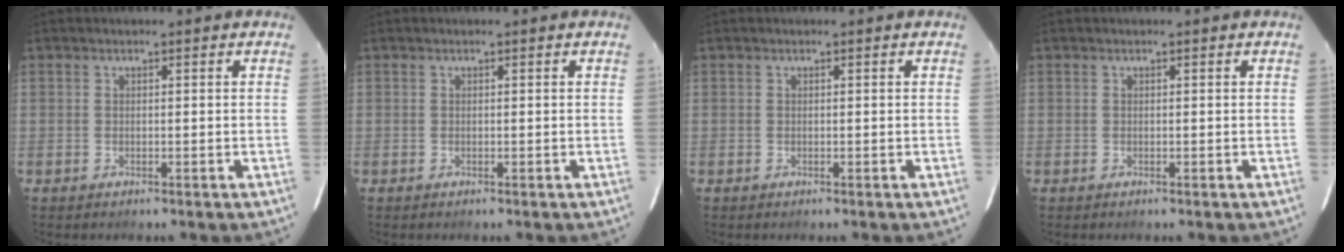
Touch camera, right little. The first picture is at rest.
{"total": 0.0}
{"total": 0.0}
{"total": 0.0}